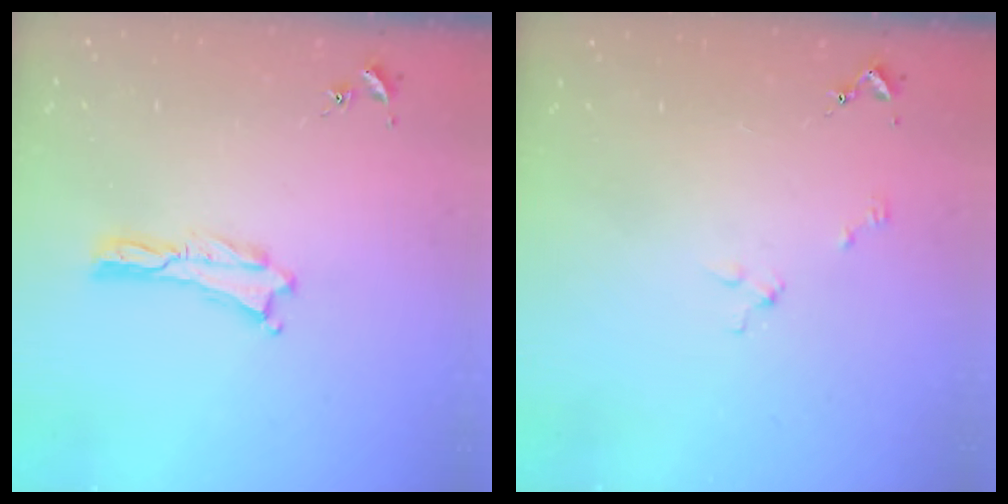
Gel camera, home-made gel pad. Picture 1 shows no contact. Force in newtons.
{"total": 2.0, "press": 2.0, "slide": 0.2}